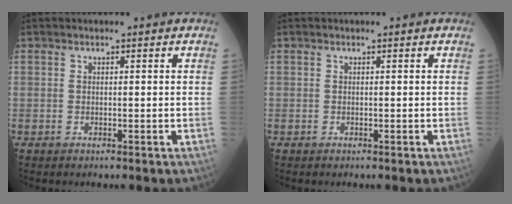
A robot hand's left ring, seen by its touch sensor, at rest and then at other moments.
{"total": 0.0}